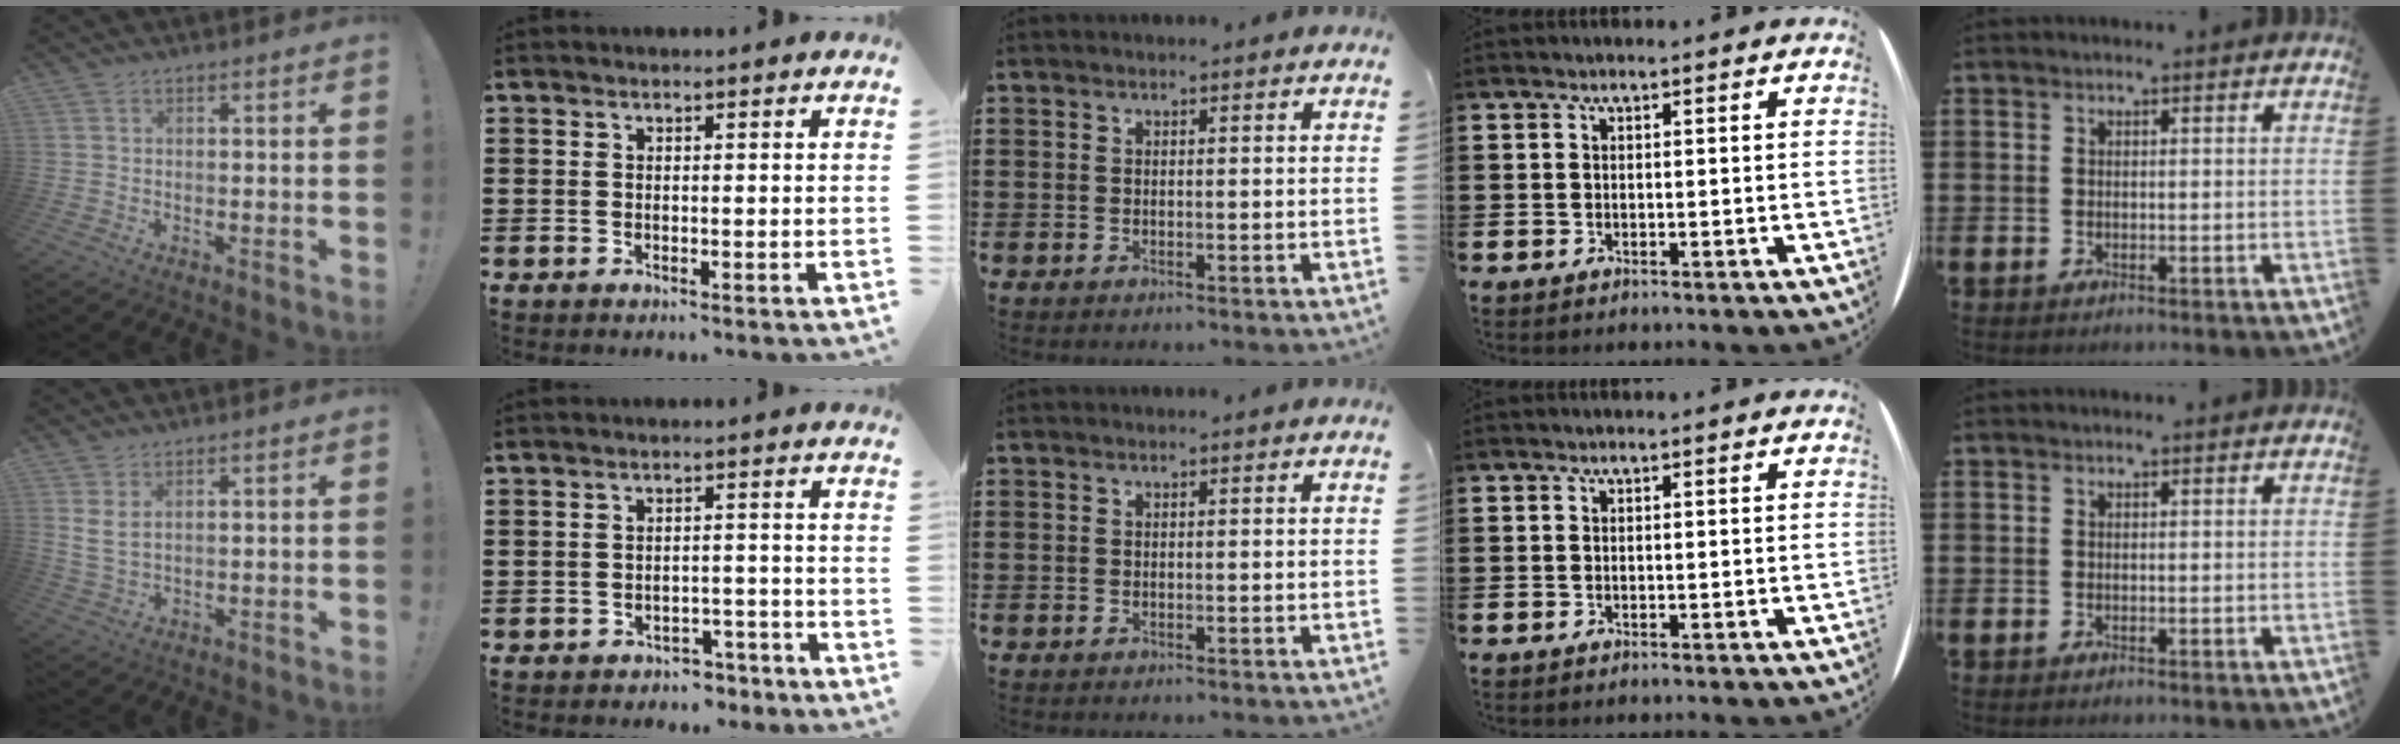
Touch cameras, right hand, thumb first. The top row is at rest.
{"thumb": {"total": 4.0, "force": [2.2, 1.5, 3.0], "torque": [-0.053, -0.007, 0.042]}, "index": {"total": 2.4, "force": [-2.3, 0.8, 0.3], "torque": [-0.013, 0.001, -0.046]}}